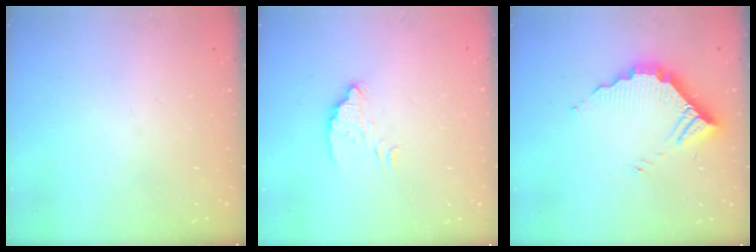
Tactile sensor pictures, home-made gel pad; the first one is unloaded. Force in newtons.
{"total": 3.8, "press": 3.8, "slide": 0.2}
{"total": 10.1, "press": 10.1, "slide": 0.4}